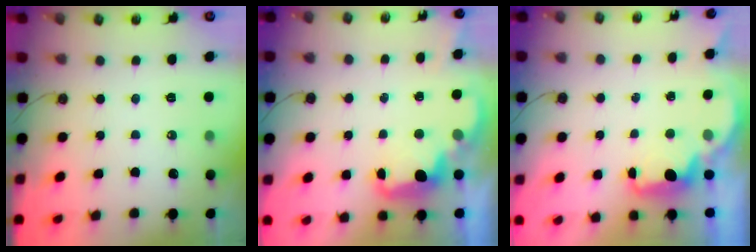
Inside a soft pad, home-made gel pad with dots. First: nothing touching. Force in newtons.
{"total": 2.8, "press": 2.7, "slide": 0.7}
{"total": 2.1, "press": 1.9, "slide": 0.8}